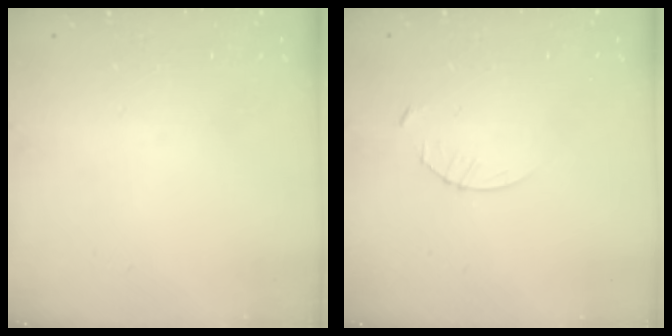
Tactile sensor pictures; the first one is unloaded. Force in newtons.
{"total": 3.4, "press": 3.4, "slide": 0.4}